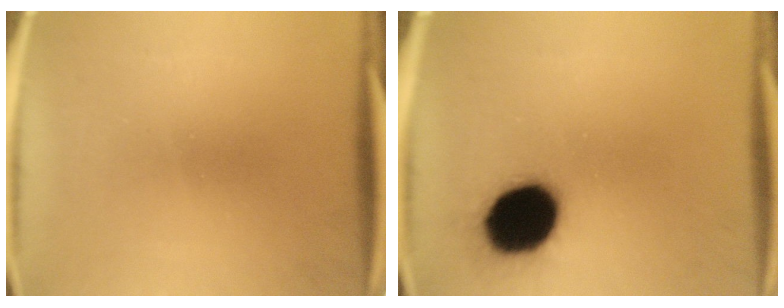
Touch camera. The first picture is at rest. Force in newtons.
{"total": 18.7}